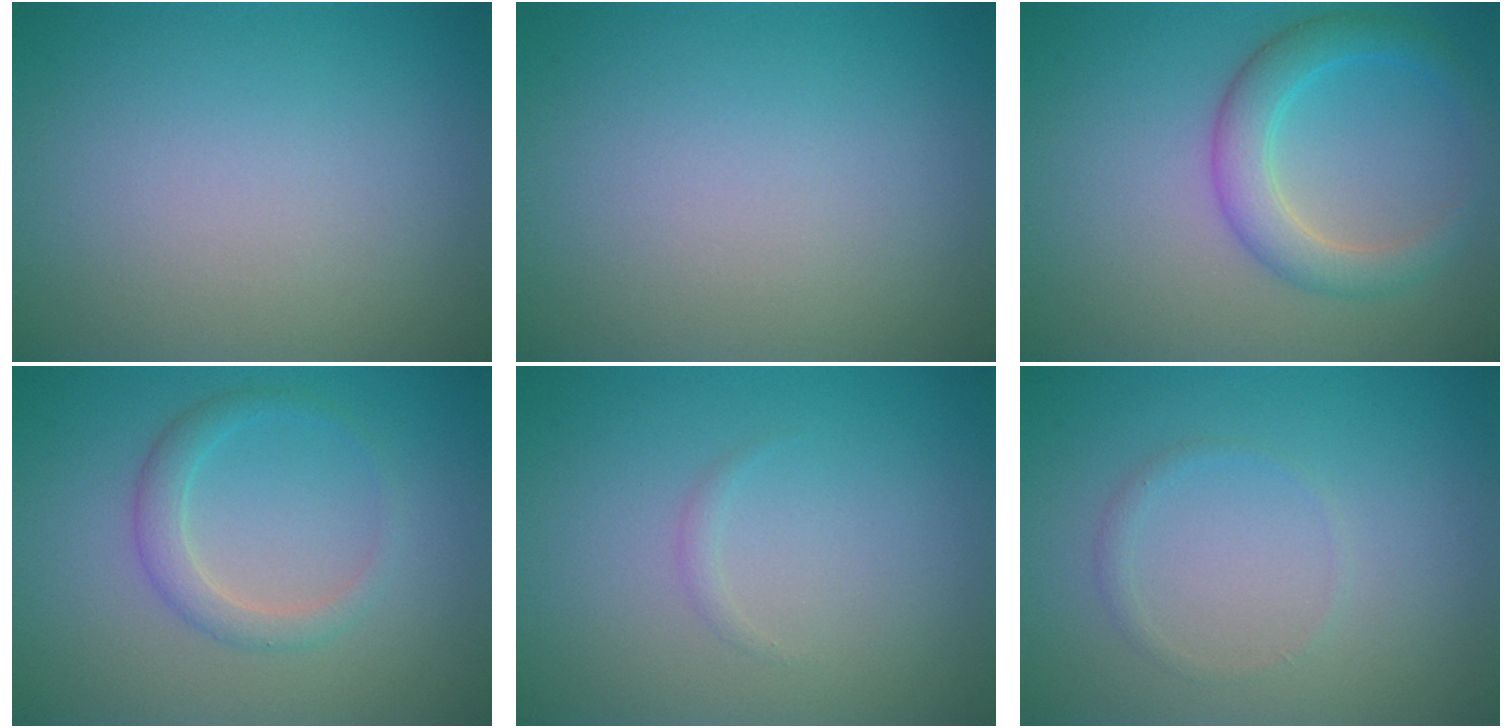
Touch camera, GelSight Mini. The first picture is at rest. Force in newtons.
{"total": 0.0}
{"total": 3.8, "press": 3.8, "slide": 0.0}
{"total": 2.2, "press": 2.2, "slide": 0.2}
{"total": 0.5, "press": 0.5, "slide": 0.0}
{"total": 0.7, "press": 0.7, "slide": 0.0}